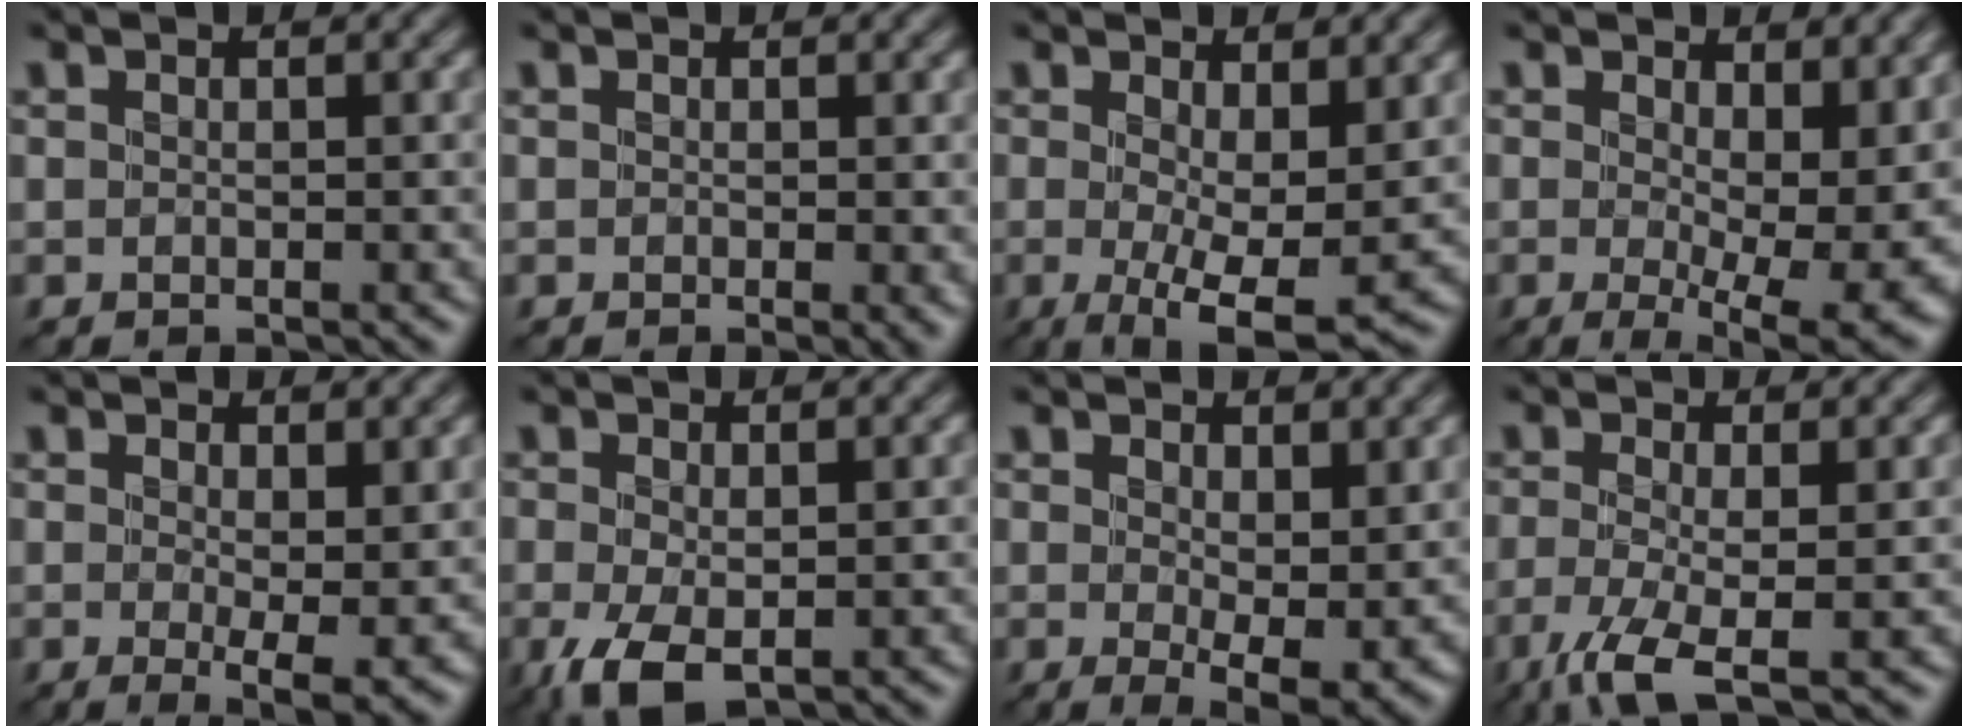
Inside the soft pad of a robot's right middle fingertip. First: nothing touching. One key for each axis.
{"total": 1.0, "fx": 0.2, "fy": 0.0, "fz": 1.0, "tx": -0.011, "ty": -0.003, "tz": 0.001}
{"total": 6.7, "fx": -0.2, "fy": 2.0, "fz": 6.4, "tx": -0.106, "ty": -0.016, "tz": -0.002}
{"total": 10.1, "fx": 0.8, "fy": 4.0, "fz": 9.2, "tx": -0.120, "ty": -0.021, "tz": 0.024}
{"total": 4.4, "fx": 0.5, "fy": 1.1, "fz": 4.2, "tx": -0.063, "ty": -0.017, "tz": 0.012}
{"total": 4.1, "fx": -1.4, "fy": 2.0, "fz": 3.2, "tx": -0.083, "ty": -0.013, "tz": -0.024}
{"total": 5.5, "fx": 0.7, "fy": 2.0, "fz": 5.1, "tx": -0.082, "ty": -0.017, "tz": 0.018}
{"total": 4.6, "fx": -2.2, "fy": 1.0, "fz": 3.9, "tx": -0.090, "ty": -0.012, "tz": -0.048}